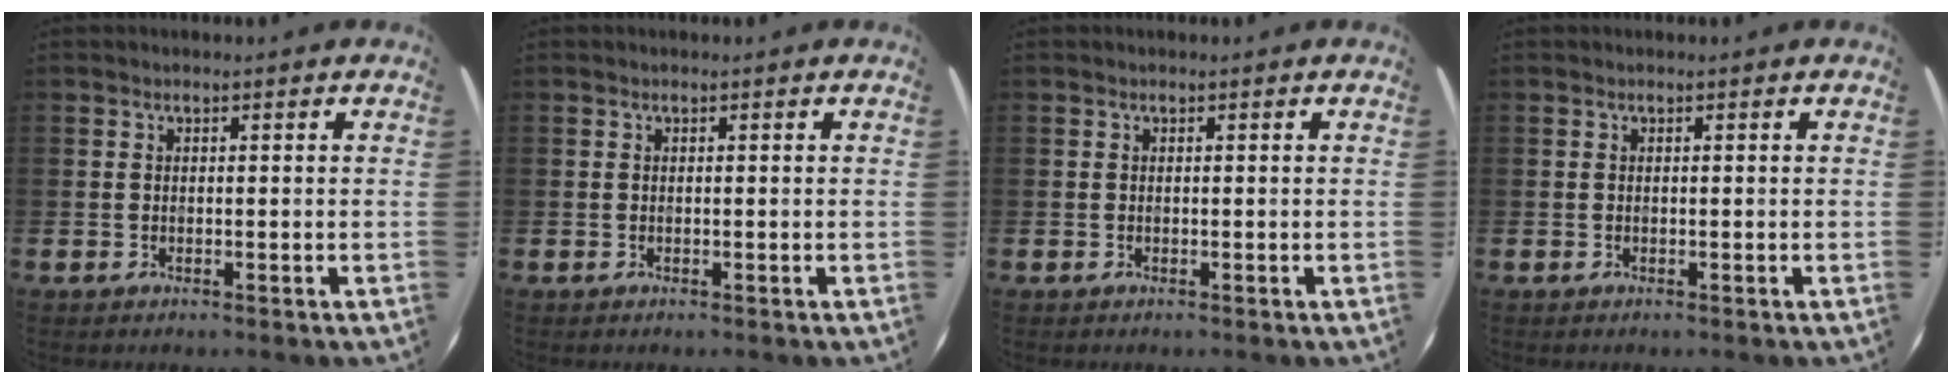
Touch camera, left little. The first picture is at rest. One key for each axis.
{"total": 0.0}
{"total": 0.0}
{"total": 0.0}